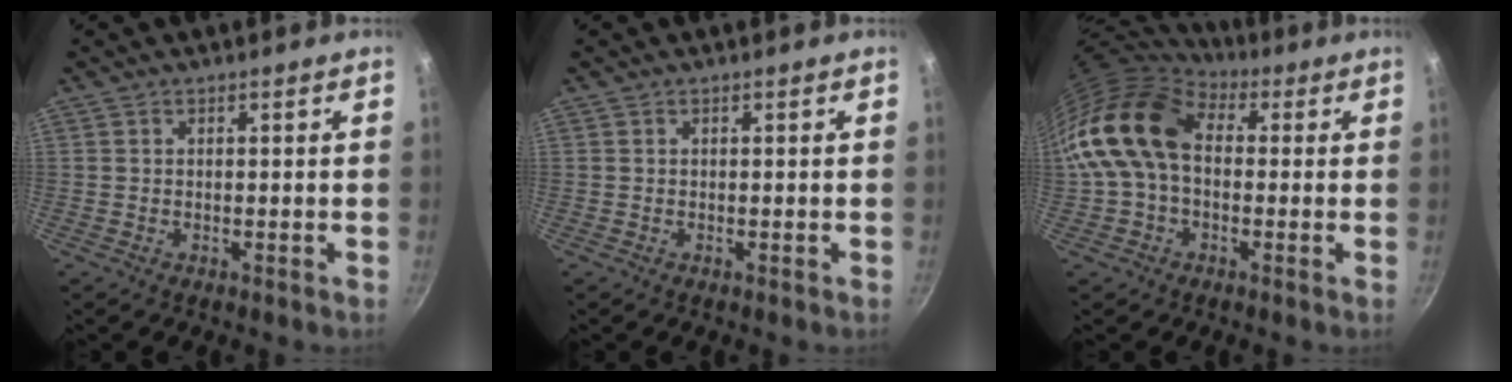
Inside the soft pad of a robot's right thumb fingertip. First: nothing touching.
{"total": 0.0}
{"total": 16.4, "force": [1.2, 11.5, 11.7], "torque": [-0.203, 0.032, 0.006]}